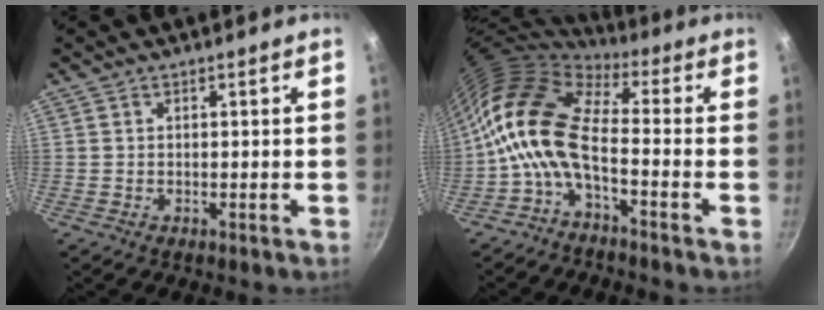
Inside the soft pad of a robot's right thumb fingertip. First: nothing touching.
{"total": 12.5, "force": [-2.5, 5.8, 10.8], "torque": [-0.204, 0.033, -0.062]}